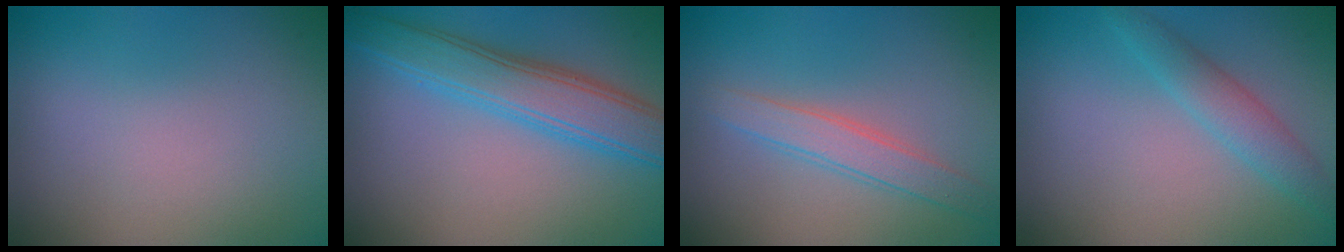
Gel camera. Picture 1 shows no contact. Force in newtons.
{"total": 5.5, "press": 5.5, "slide": 0.2}
{"total": 2.4, "press": 2.4, "slide": 0.0}
{"total": 2.6, "press": 2.6, "slide": 0.0}